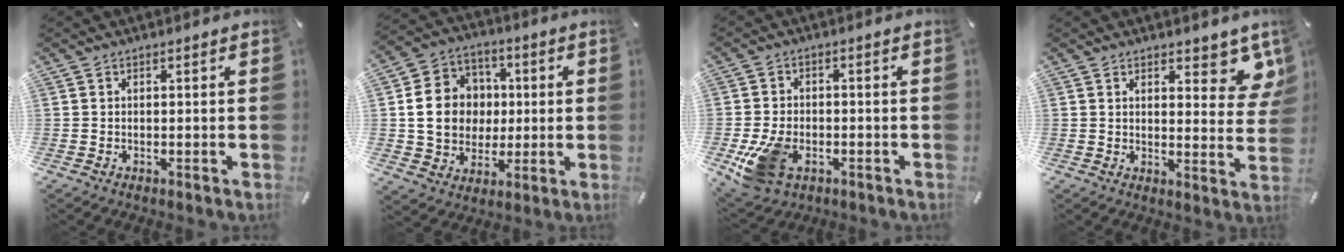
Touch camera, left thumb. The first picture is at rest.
{"total": 14.3, "force": [1.0, 12.7, 6.4], "torque": [-0.117, 0.010, 0.023]}
{"total": 10.1, "force": [-3.5, 6.8, 6.6], "torque": [-0.151, 0.003, -0.059]}
{"total": 8.6, "force": [6.0, 4.0, 4.6], "torque": [-0.042, -0.044, 0.104]}